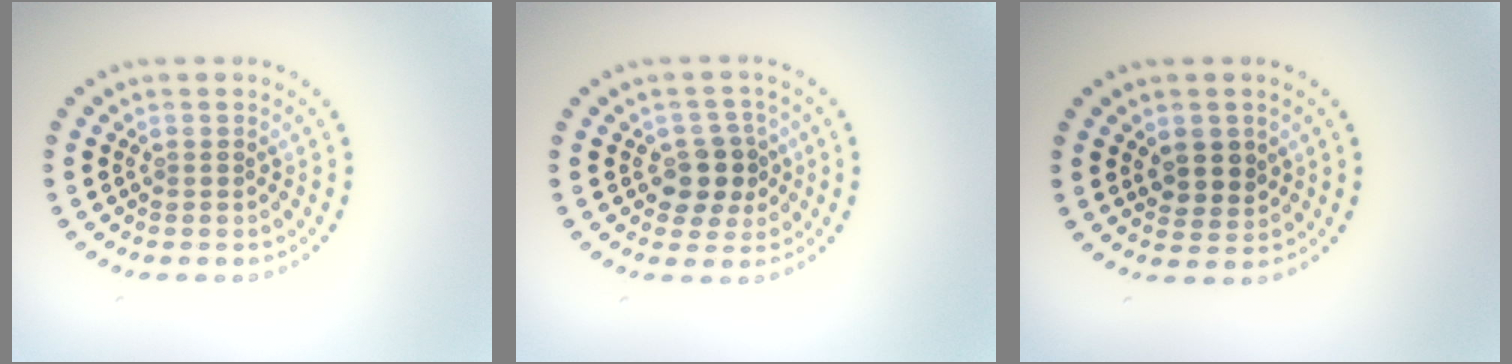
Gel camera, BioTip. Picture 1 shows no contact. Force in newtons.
{"total": 3.4, "press": 3.2, "slide": 1.3}
{"total": 2.6, "press": 2.4, "slide": 0.9}